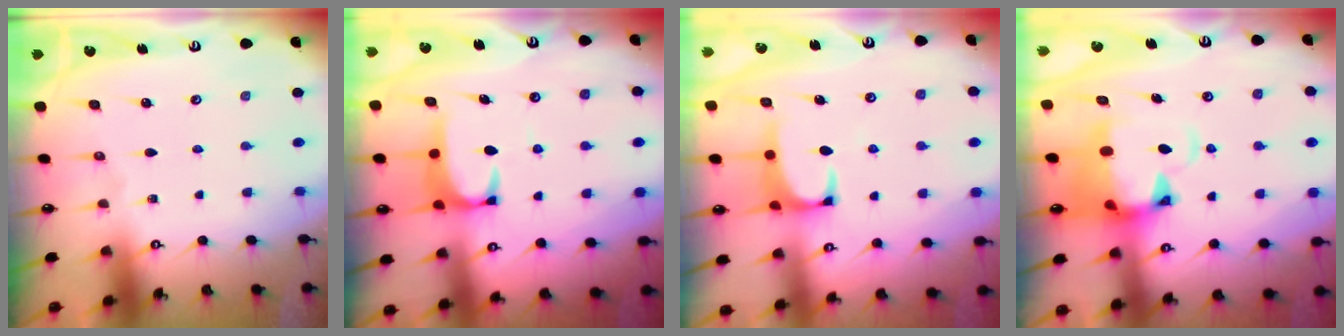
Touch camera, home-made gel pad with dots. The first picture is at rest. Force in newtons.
{"total": 2.5, "press": 2.4, "slide": 0.7}
{"total": 1.3, "press": 1.1, "slide": 0.8}
{"total": 4.6, "press": 4.3, "slide": 1.6}